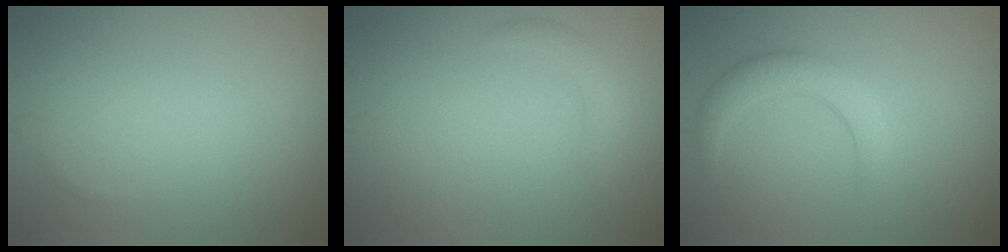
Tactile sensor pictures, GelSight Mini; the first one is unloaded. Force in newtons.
{"total": 1.6, "press": 1.6, "slide": 0.0}
{"total": 2.9, "press": 2.9, "slide": 0.2}